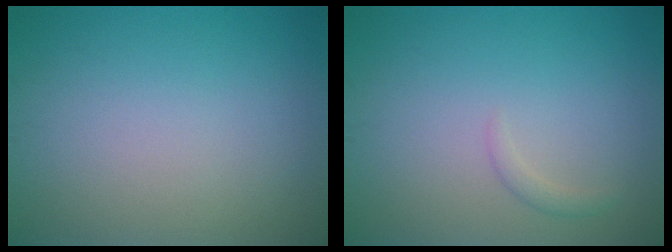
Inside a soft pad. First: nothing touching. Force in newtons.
{"total": 0.8, "press": 0.8, "slide": 0.0}